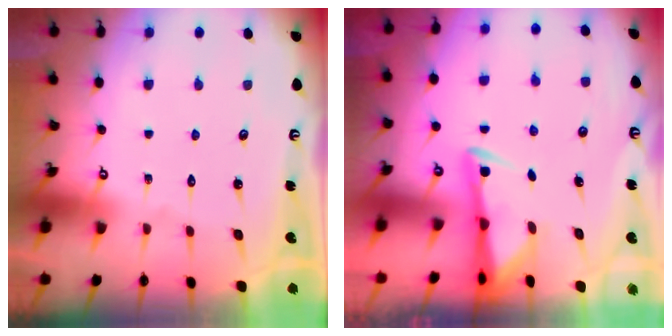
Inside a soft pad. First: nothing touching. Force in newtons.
{"total": 2.9, "press": 2.9, "slide": 0.5}